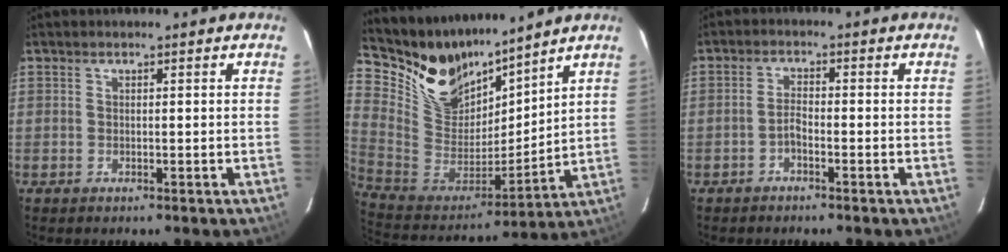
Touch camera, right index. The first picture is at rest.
{"total": 17.6, "force": [14.9, 7.6, 5.4], "torque": [-0.147, -0.015, 0.292]}
{"total": 2.1, "force": [-1.4, 0.6, 1.4], "torque": [-0.033, 0.007, -0.029]}